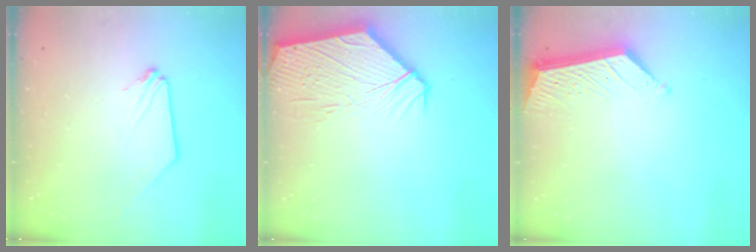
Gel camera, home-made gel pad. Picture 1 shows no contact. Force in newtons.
{"total": 10.1, "press": 9.9, "slide": 1.7}
{"total": 5.2, "press": 5.2, "slide": 0.2}